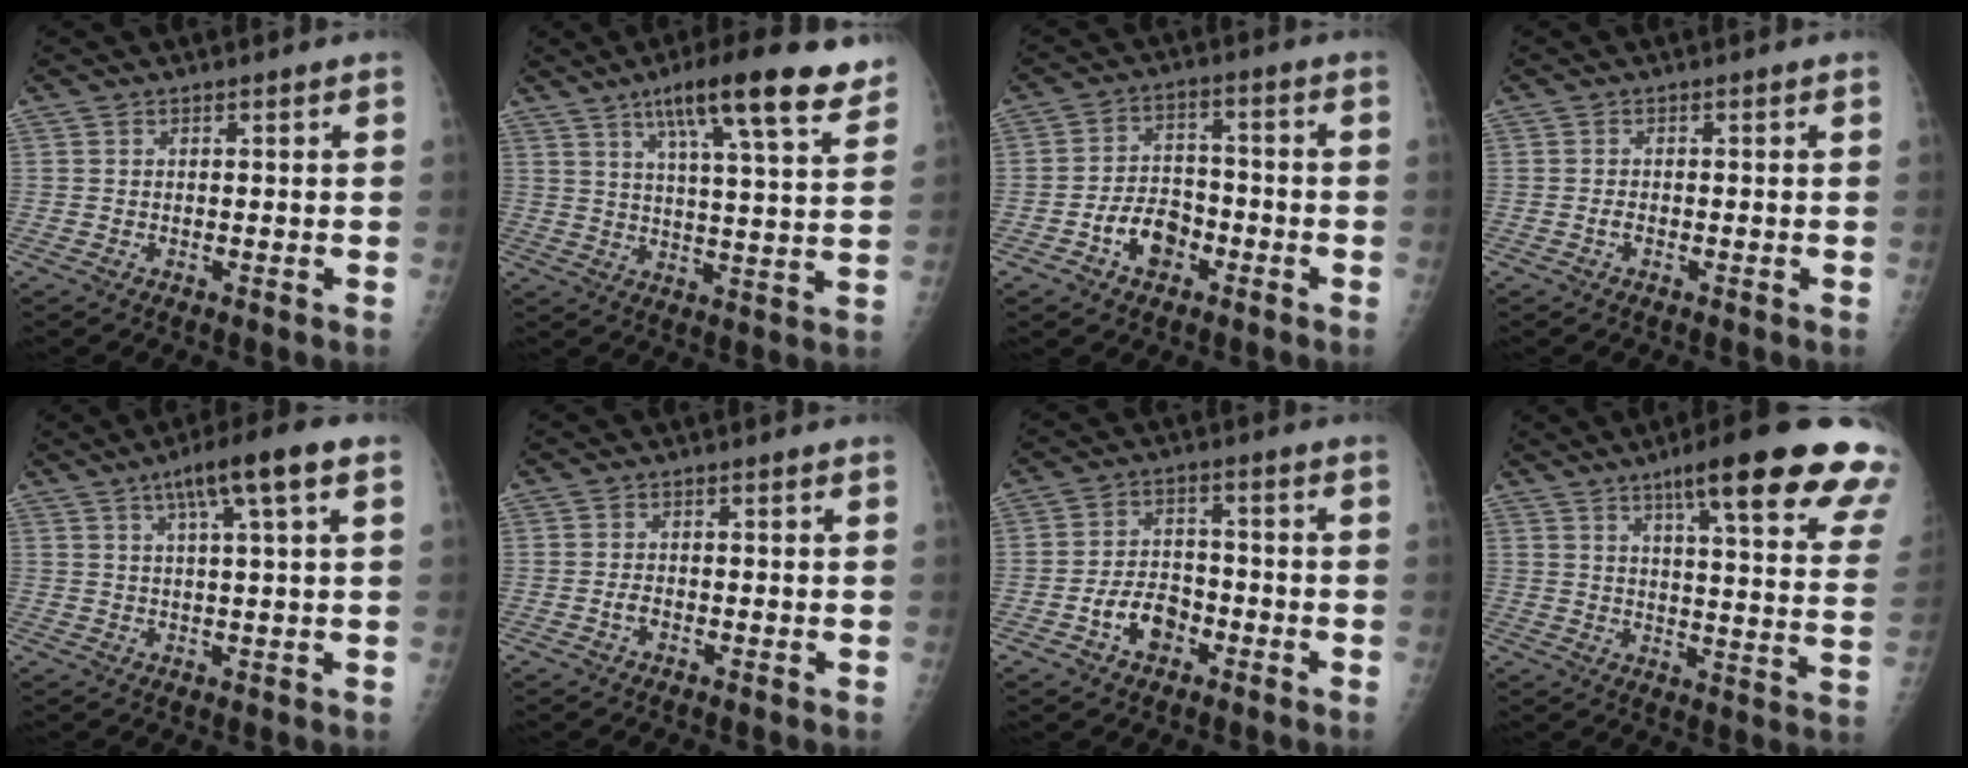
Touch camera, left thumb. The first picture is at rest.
{"total": 16.9, "force": [10.7, 3.0, 12.8], "torque": [-0.173, -0.037, 0.157]}
{"total": 7.7, "force": [-3.7, 5.3, 4.3], "torque": [-0.051, 0.034, -0.064]}
{"total": 1.0, "force": [-0.6, 0.6, 0.6], "torque": [-0.009, 0.004, -0.011]}
{"total": 8.9, "force": [4.1, 0.6, 7.9], "torque": [-0.136, 0.009, 0.064]}
{"total": 1.5, "force": [-0.7, 0.9, 0.9], "torque": [-0.014, 0.006, -0.015]}
{"total": 7.0, "force": [-3.3, 4.8, 3.9], "torque": [-0.050, 0.031, -0.058]}
{"total": 23.8, "force": [15.3, 3.3, 17.9], "torque": [-0.221, -0.056, 0.191]}